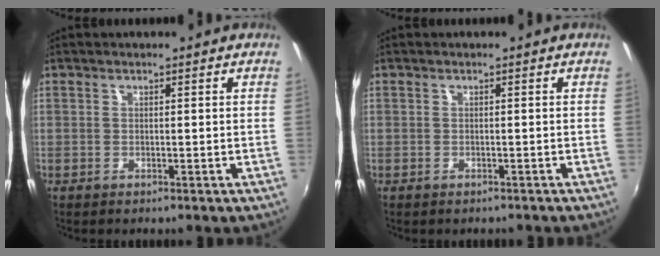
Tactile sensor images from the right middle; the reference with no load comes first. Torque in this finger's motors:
{"motor_torque": [0.94, -1.21, 0.03, 0.00]}